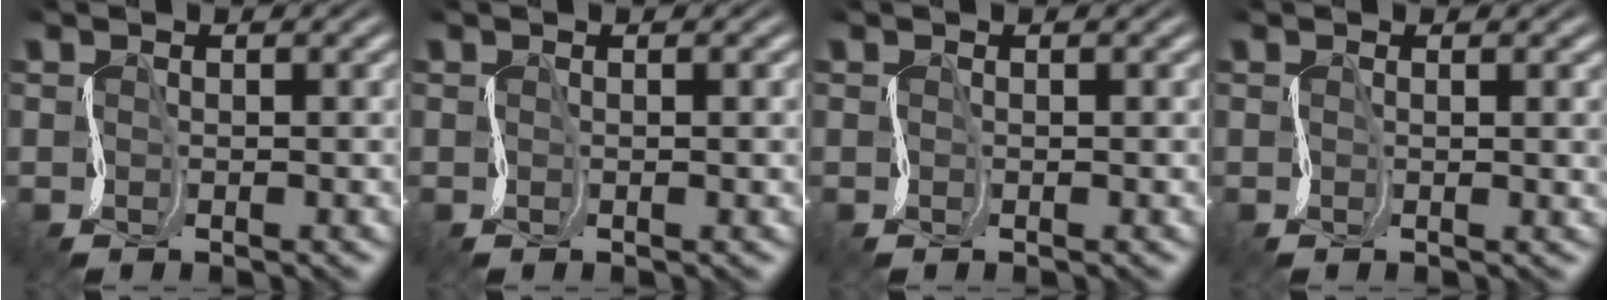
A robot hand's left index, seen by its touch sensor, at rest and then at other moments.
{"total": 1.1, "force": [0.6, 0.4, 0.9], "torque": [-0.011, 0.007, 0.003]}
{"total": 0.0}
{"total": 2.3, "force": [0.7, 0.9, 2.0], "torque": [-0.021, 0.012, 0.008]}